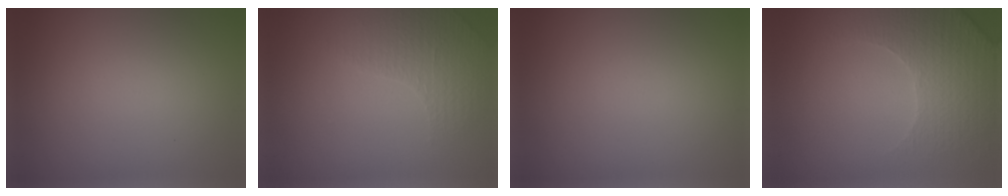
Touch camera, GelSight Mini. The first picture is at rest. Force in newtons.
{"total": 1.5, "press": 1.2, "slide": 0.8}
{"total": 0.0}
{"total": 4.7, "press": 3.6, "slide": 3.0}